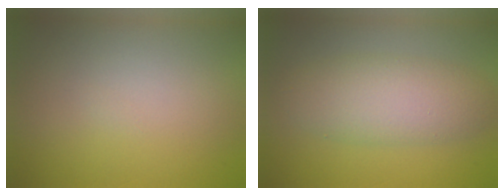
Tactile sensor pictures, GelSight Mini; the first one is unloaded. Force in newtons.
{"total": 5.0, "press": 5.0, "slide": 0.1}